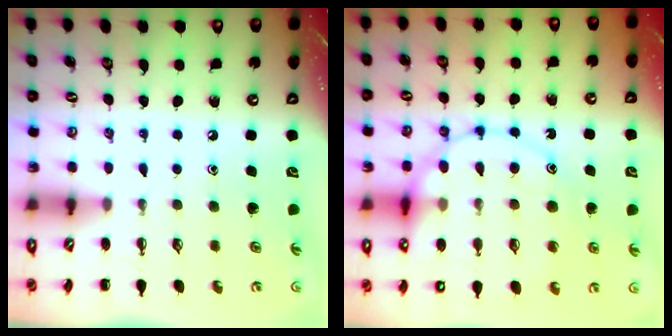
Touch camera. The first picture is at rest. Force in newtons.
{"total": 18.3, "press": 18.2, "slide": 2.0}